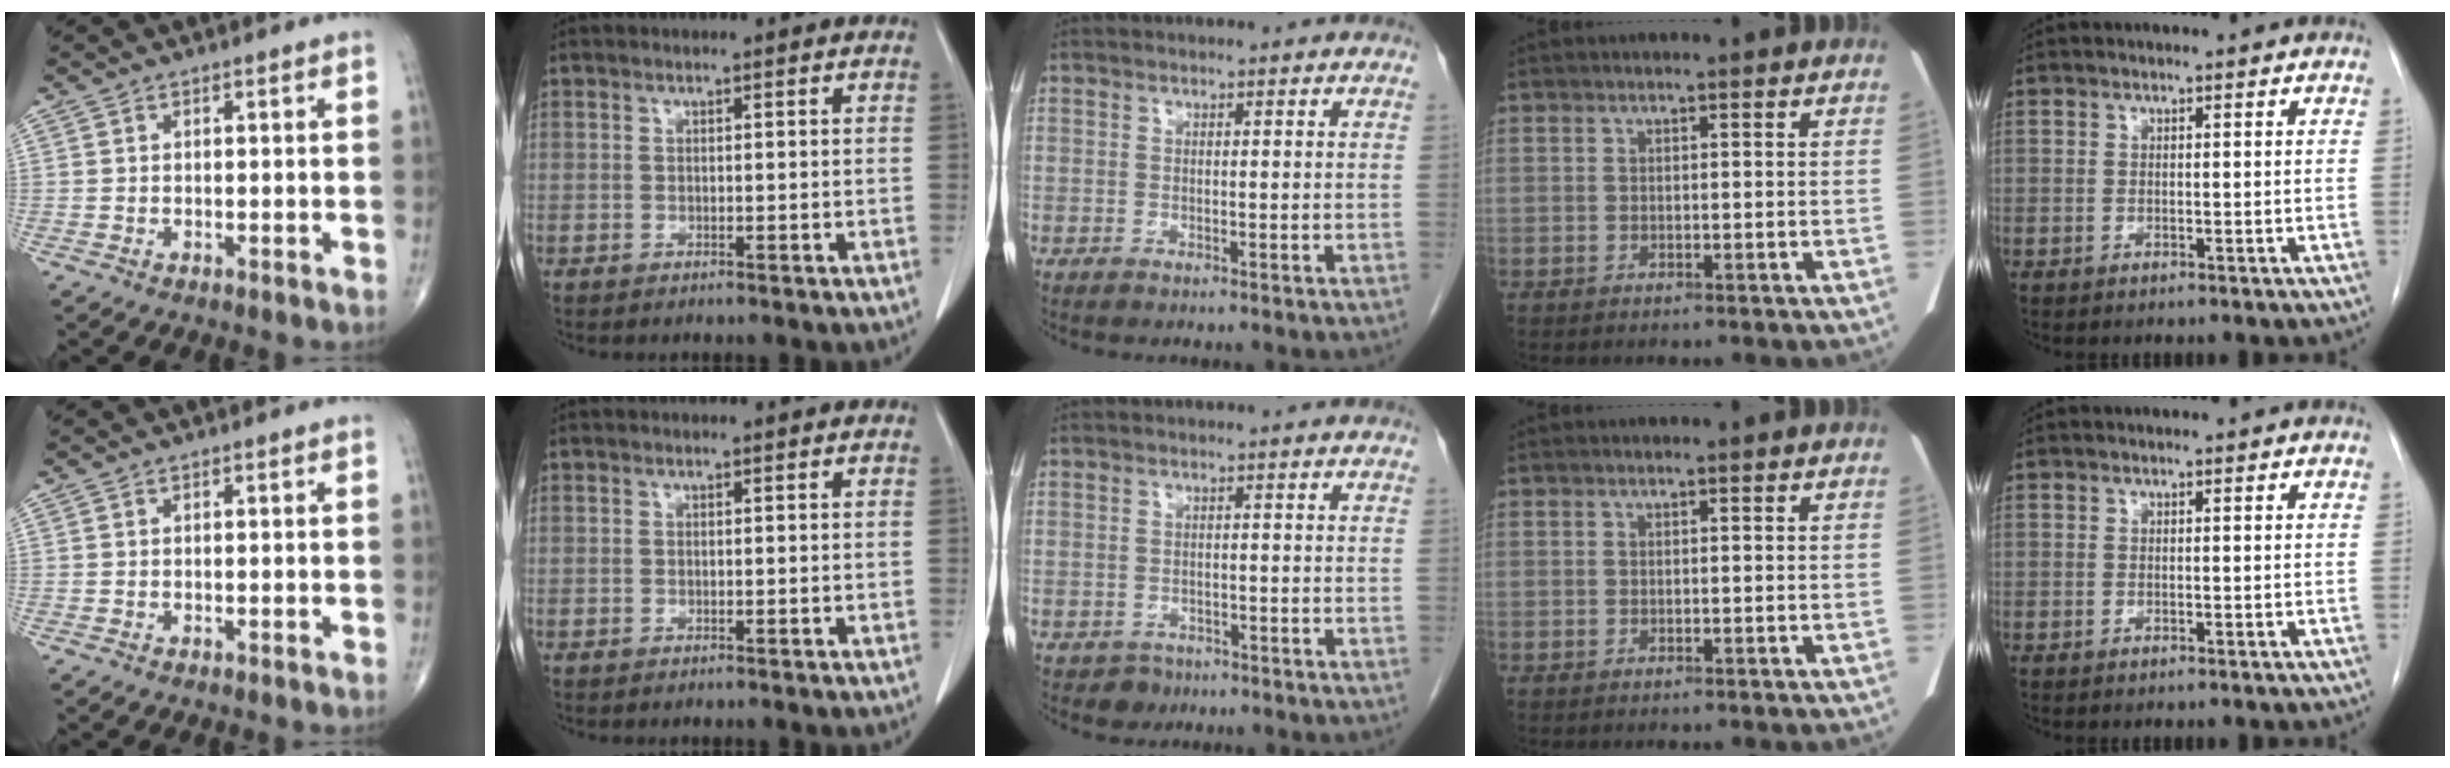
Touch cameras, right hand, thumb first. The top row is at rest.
{"middle": {"total": 1.9, "force": [-1.2, 1.5, 0.0], "torque": [-0.003, 0.007, -0.017]}}